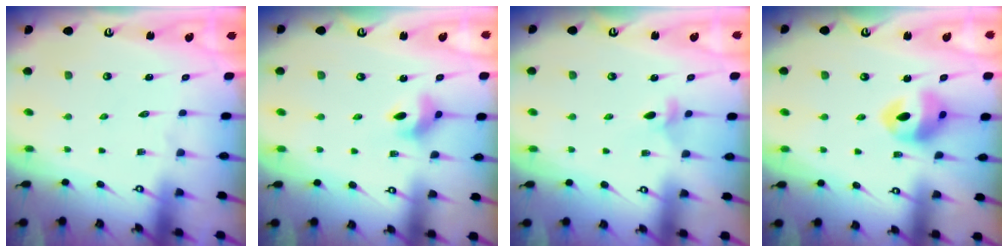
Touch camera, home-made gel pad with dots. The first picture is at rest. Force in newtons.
{"total": 4.5, "press": 4.5, "slide": 0.5}
{"total": 4.6, "press": 4.6, "slide": 0.8}
{"total": 12.5, "press": 12.4, "slide": 1.5}